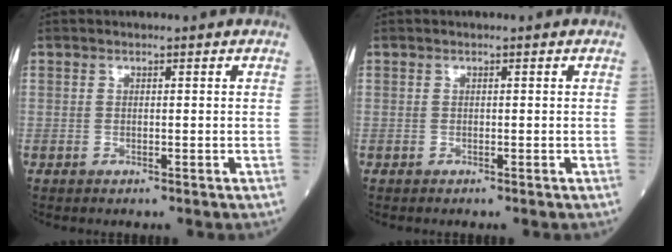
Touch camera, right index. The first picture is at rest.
{"total": 0.0}